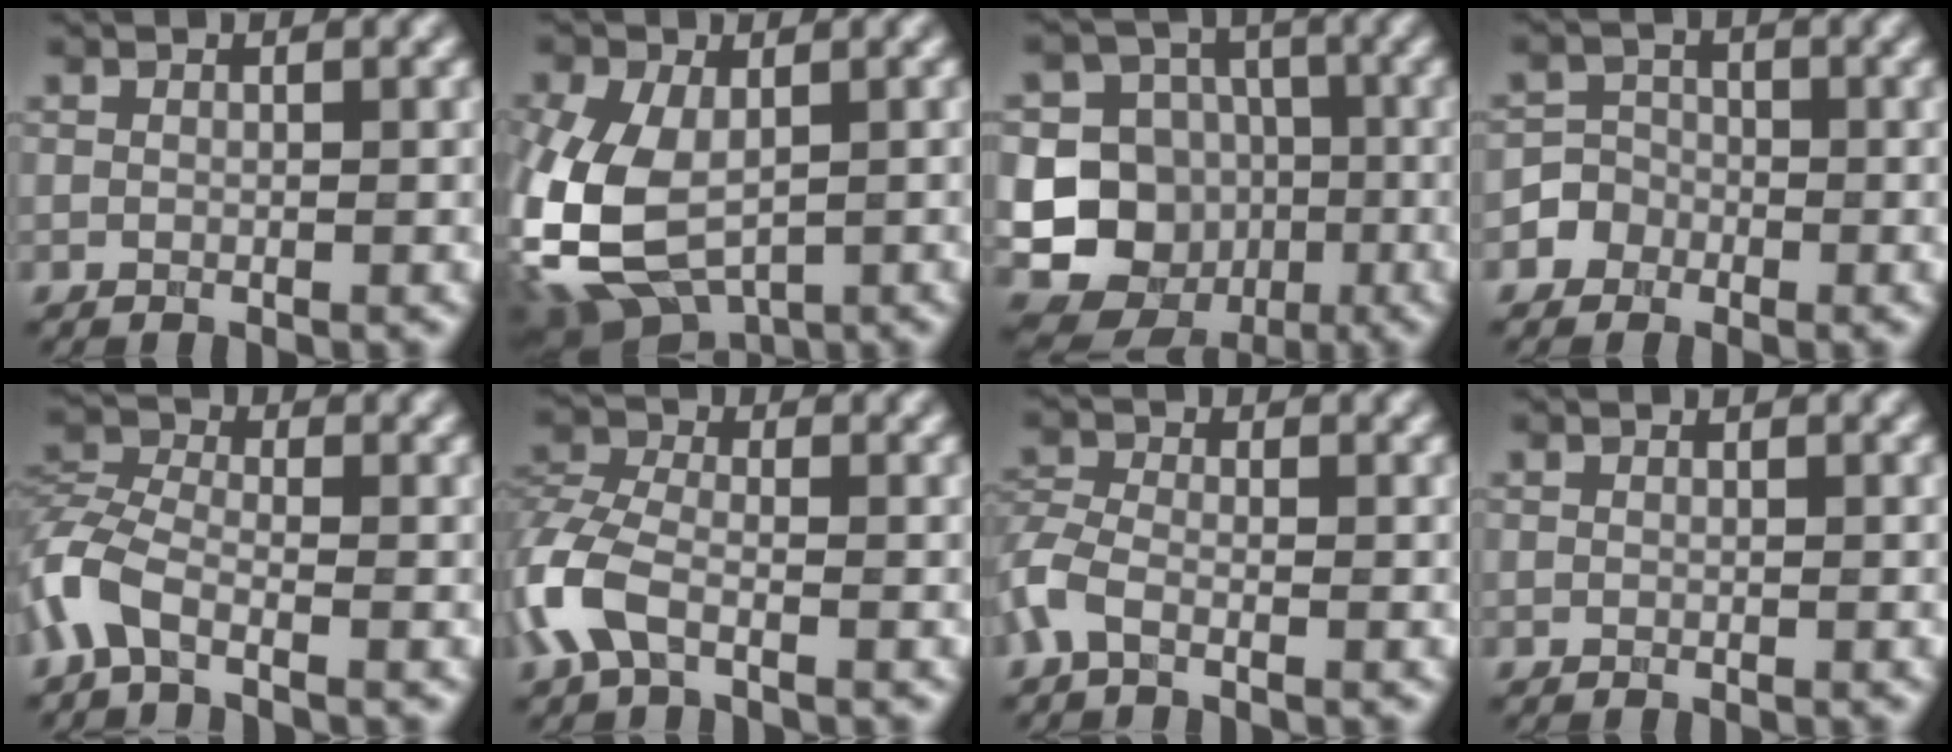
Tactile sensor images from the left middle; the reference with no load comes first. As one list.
[{"total": 8.2, "force": [-2.5, 4.9, 6.1], "torque": [-0.160, -0.014, -0.038]}, {"total": 14.2, "force": [-3.0, 13.5, 3.3], "torque": [-0.091, -0.011, -0.050]}, {"total": 2.3, "force": [-1.5, 1.7, -0.4], "torque": [0.028, 0.008, -0.026]}, {"total": 4.0, "force": [-2.8, 1.5, 2.4], "torque": [-0.069, 0.000, -0.066]}, {"total": 4.8, "force": [-2.6, 2.4, 3.3], "torque": [-0.098, 0.000, -0.060]}, {"total": 2.3, "force": [-1.6, 0.9, 1.3], "torque": [-0.046, 0.001, -0.040]}, {"total": 0.0}]